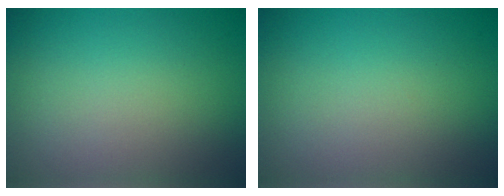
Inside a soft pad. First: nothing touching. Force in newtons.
{"total": 0.0}